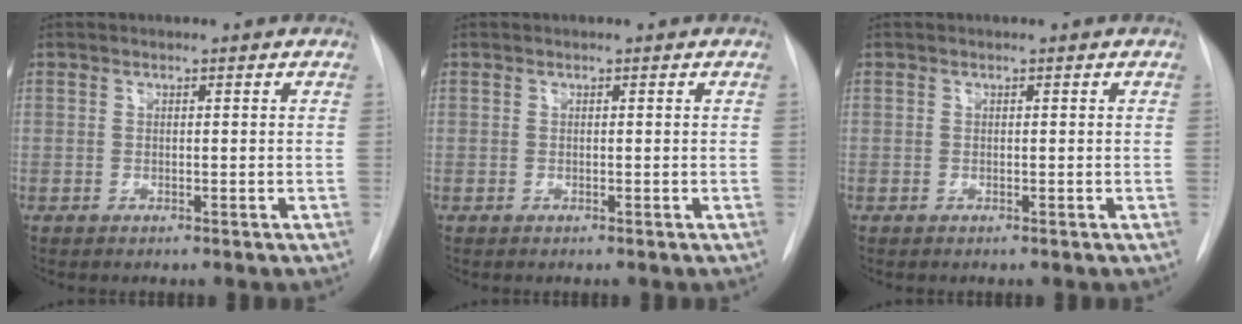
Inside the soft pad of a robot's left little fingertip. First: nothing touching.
{"total": 0.0}
{"total": 0.0}